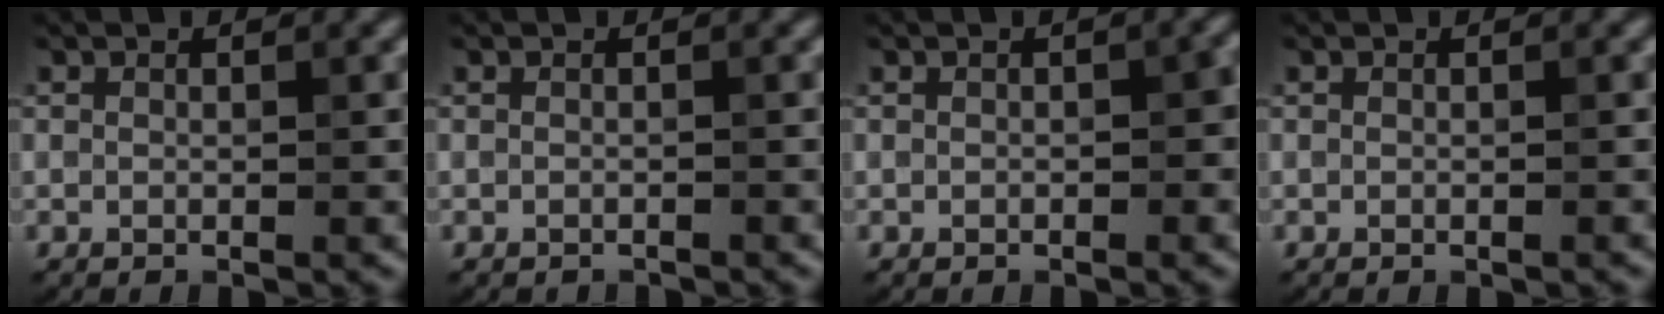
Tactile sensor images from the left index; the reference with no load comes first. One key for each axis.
{"total": 0.9, "fx": -0.9, "fy": 0.0, "fz": 0.0, "tx": 0.001, "ty": -0.005, "tz": -0.016}
{"total": 1.3, "fx": -0.2, "fy": 0.7, "fz": 1.1, "tx": -0.013, "ty": 0.001, "tz": 0.001}
{"total": 0.0}